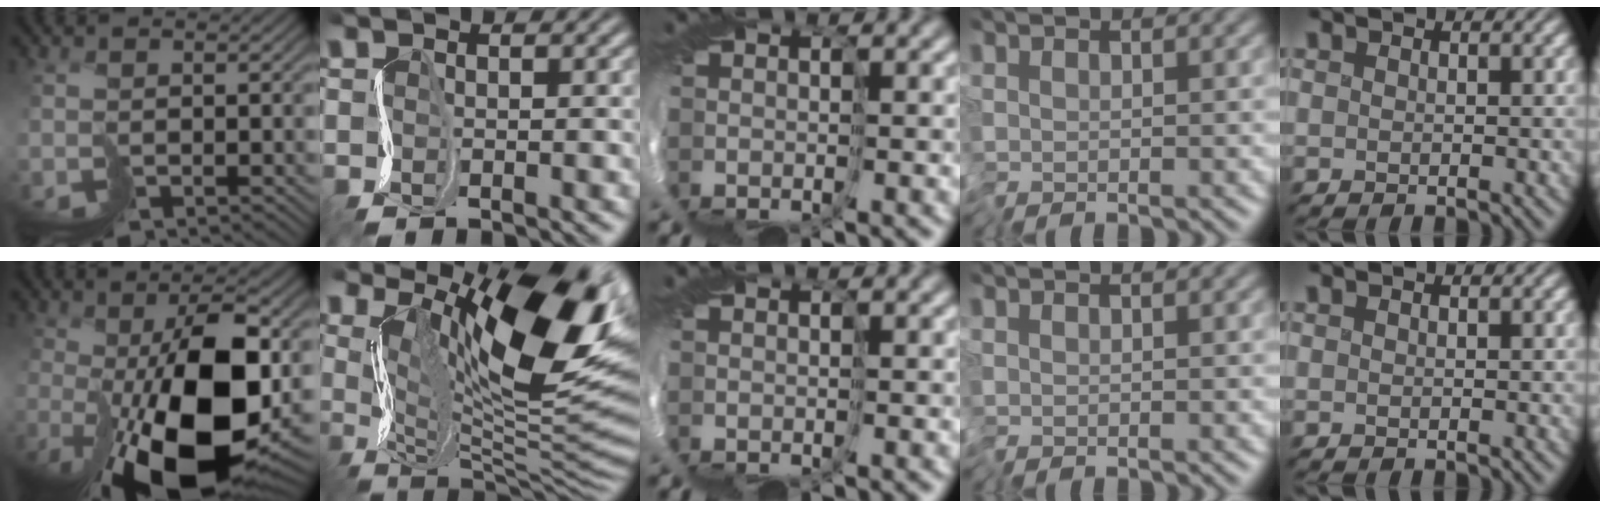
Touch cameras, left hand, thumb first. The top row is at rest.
{"thumb": {"total": 16.5, "force": [-2.4, 6.8, 14.8], "torque": [-0.220, -0.018, -0.027]}, "index": {"total": 14.5, "force": [6.5, 5.8, 11.7], "torque": [-0.166, -0.001, 0.110]}}